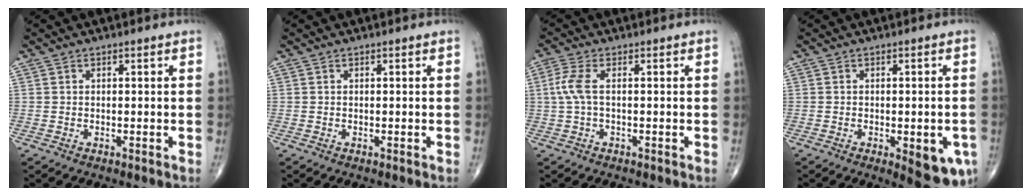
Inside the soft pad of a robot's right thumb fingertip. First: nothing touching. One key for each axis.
{"total": 0.0}
{"total": 4.0, "fx": 0.2, "fy": 1.3, "fz": 3.8, "tx": -0.110, "ty": 0.007, "tz": 0.000}
{"total": 9.1, "fx": -3.1, "fy": 3.4, "fz": 7.8, "tx": -0.075, "ty": -0.004, "tz": -0.030}